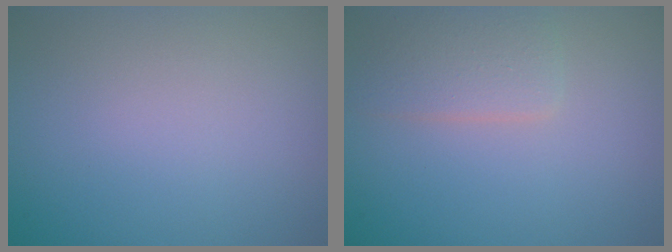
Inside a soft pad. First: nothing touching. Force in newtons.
{"total": 2.6, "press": 2.6, "slide": 0.1}